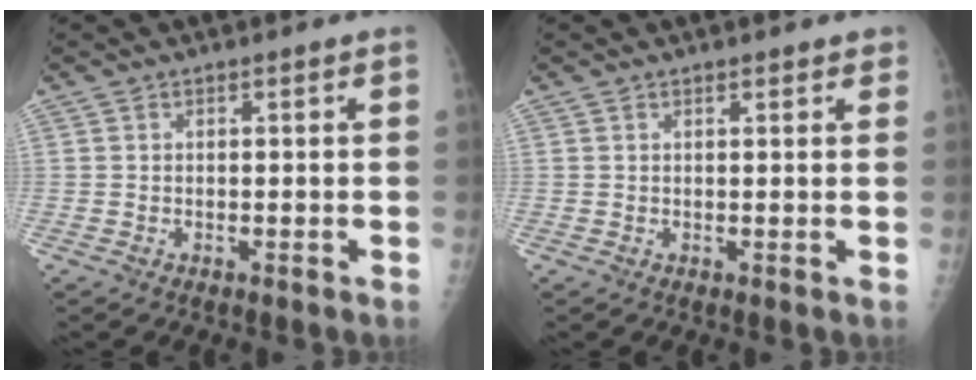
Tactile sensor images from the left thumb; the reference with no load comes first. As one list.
[{"total": 1.5, "force": [1.2, 0.6, 0.7], "torque": [-0.002, -0.003, 0.012]}]